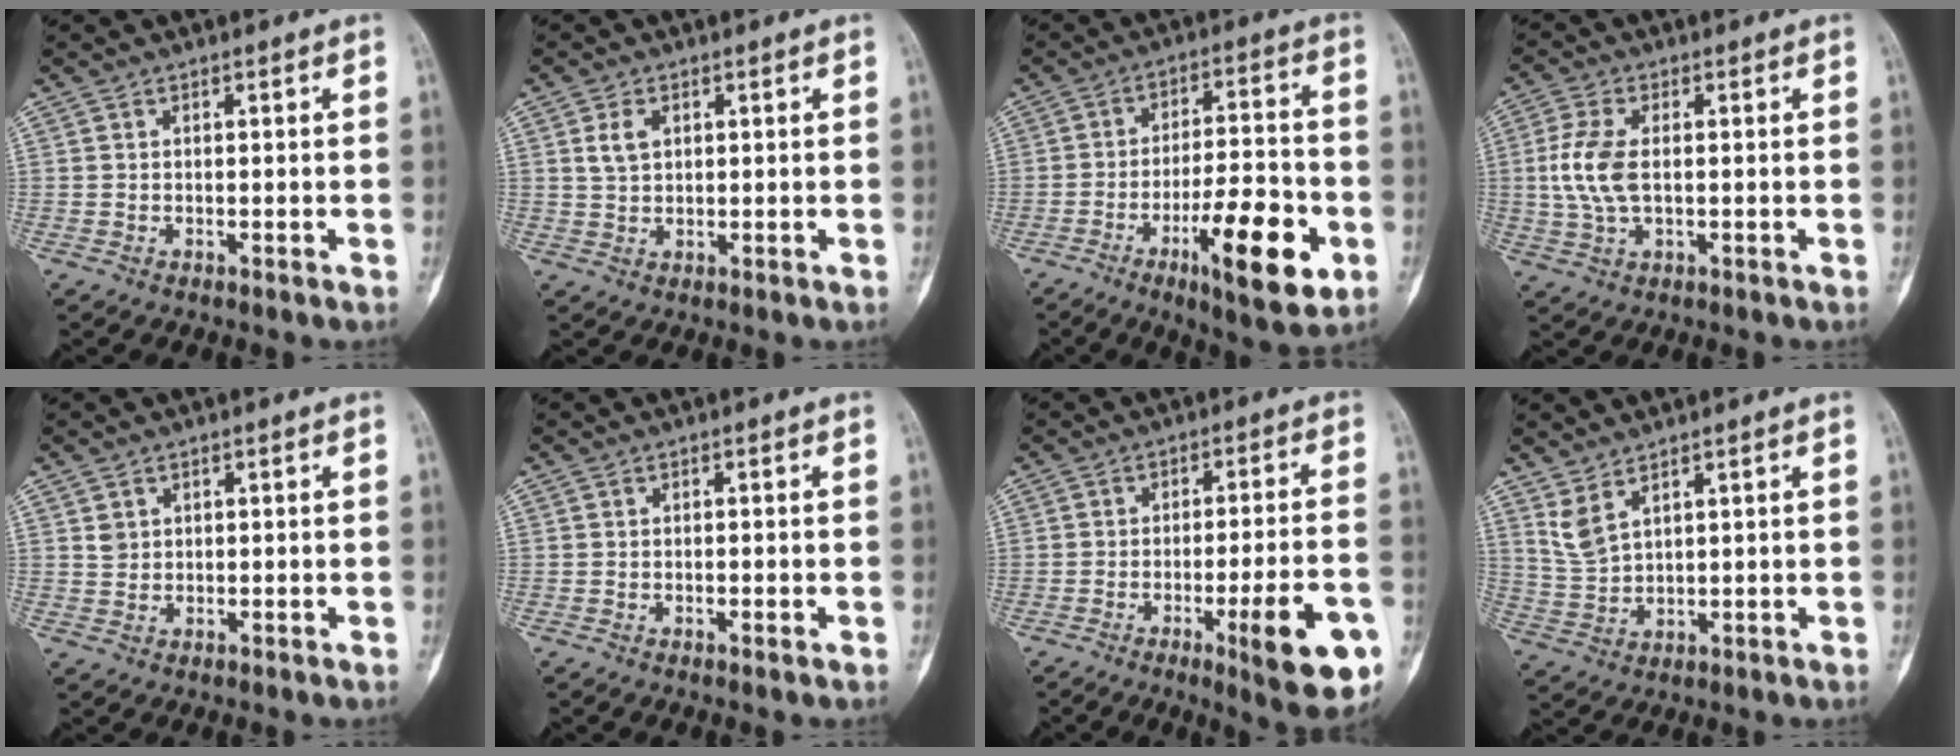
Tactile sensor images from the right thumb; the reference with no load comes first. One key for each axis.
{"total": 3.5, "fx": 1.2, "fy": 2.3, "fz": 2.4, "tx": -0.039, "ty": 0.000, "tz": 0.026}
{"total": 16.7, "fx": -6.4, "fy": 4.8, "fz": 14.7, "tx": -0.219, "ty": 0.025, "tz": -0.094}
{"total": 7.9, "fx": 0.4, "fy": 4.2, "fz": 6.8, "tx": -0.160, "ty": 0.003, "tz": 0.008}
{"total": 2.0, "fx": 0.9, "fy": 1.7, "fz": 0.7, "tx": -0.003, "ty": -0.005, "tz": 0.020}
{"total": 1.3, "fx": -0.4, "fy": 0.4, "fz": 1.1, "tx": -0.016, "ty": 0.003, "tz": -0.006}
{"total": 14.2, "fx": -5.8, "fy": 2.6, "fz": 12.7, "tx": -0.168, "ty": 0.013, "tz": -0.074}
{"total": 4.9, "fx": 3.3, "fy": 1.7, "fz": 3.1, "tx": -0.066, "ty": -0.023, "tz": 0.080}